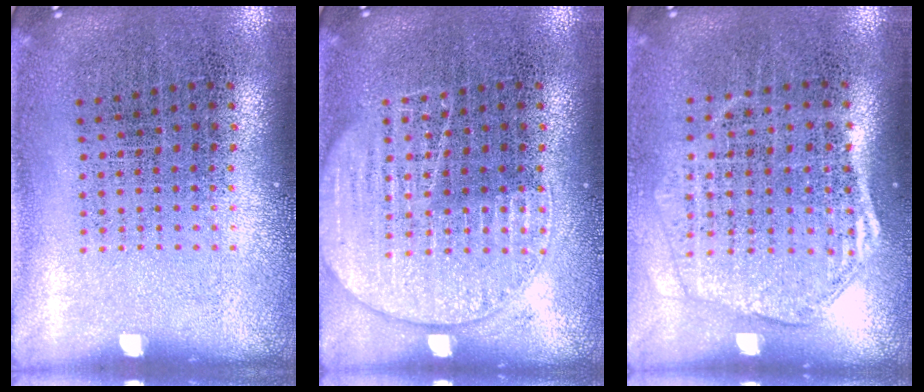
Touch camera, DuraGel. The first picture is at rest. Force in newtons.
{"total": 2.4, "press": 2.4, "slide": 0.2}
{"total": 1.7, "press": 1.5, "slide": 0.7}